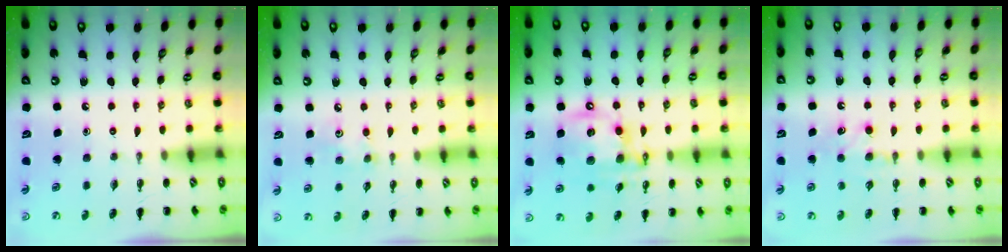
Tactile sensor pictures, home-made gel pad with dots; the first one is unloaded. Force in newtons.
{"total": 3.3, "press": 3.2, "slide": 0.8}
{"total": 15.3, "press": 14.8, "slide": 3.7}
{"total": 7.5, "press": 7.3, "slide": 1.7}